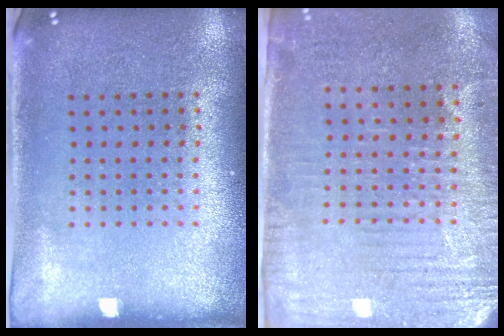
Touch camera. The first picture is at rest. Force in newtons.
{"total": 3.1, "press": 2.7, "slide": 1.5}